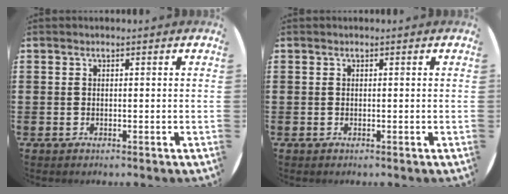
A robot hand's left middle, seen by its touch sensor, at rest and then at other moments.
{"total": 0.0}